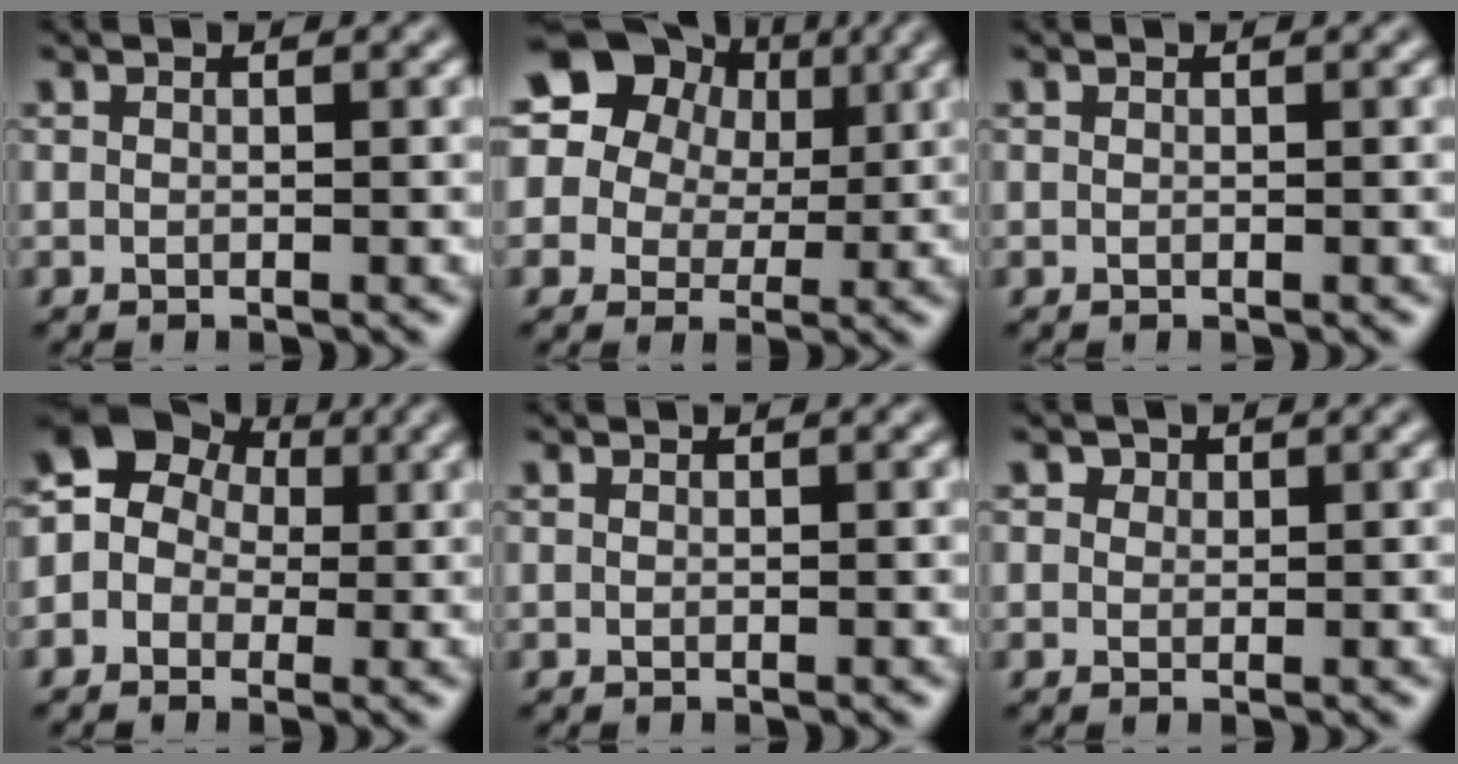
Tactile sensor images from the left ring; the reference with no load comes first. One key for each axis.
{"total": 16.7, "fx": 7.8, "fy": 13.1, "fz": 6.7, "tx": -0.166, "ty": 0.037, "tz": 0.130}
{"total": 0.0}
{"total": 8.6, "fx": 0.9, "fy": 7.7, "fz": 3.8, "tx": -0.073, "ty": 0.042, "tz": -0.038}
{"total": 0.0}
{"total": 1.3, "fx": 0.8, "fy": 0.9, "fz": 0.4, "tx": -0.004, "ty": -0.003, "tz": 0.005}